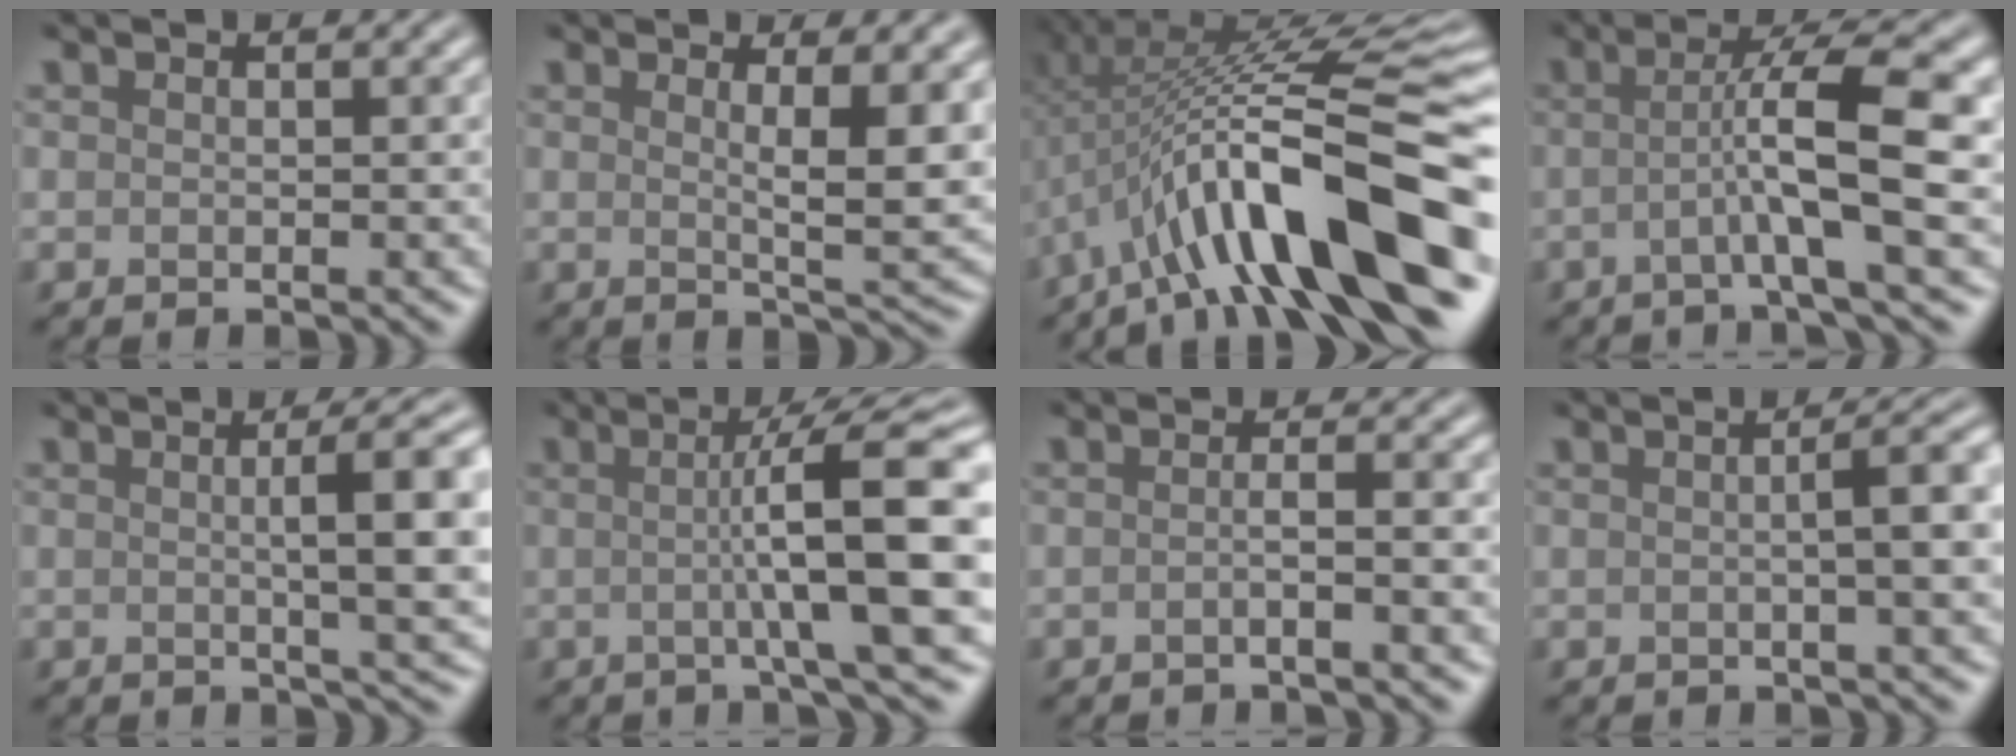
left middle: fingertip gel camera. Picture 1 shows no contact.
{"total": 5.5, "force": [1.3, 1.1, 5.2], "torque": [-0.070, -0.007, 0.023]}
{"total": 14.5, "force": [-4.1, 3.5, 13.5], "torque": [-0.198, 0.028, -0.065]}
{"total": 6.5, "force": [-0.5, 0.9, 6.5], "torque": [-0.103, 0.016, -0.017]}
{"total": 7.6, "force": [0.8, 1.8, 7.4], "torque": [-0.082, 0.011, 0.013]}
{"total": 10.6, "force": [0.5, 1.9, 10.5], "torque": [-0.118, 0.012, 0.002]}
{"total": 2.1, "force": [-0.6, 0.6, 1.9], "torque": [-0.015, 0.001, -0.020]}
{"total": 4.6, "force": [0.2, 1.1, 4.5], "torque": [-0.049, 0.016, -0.001]}